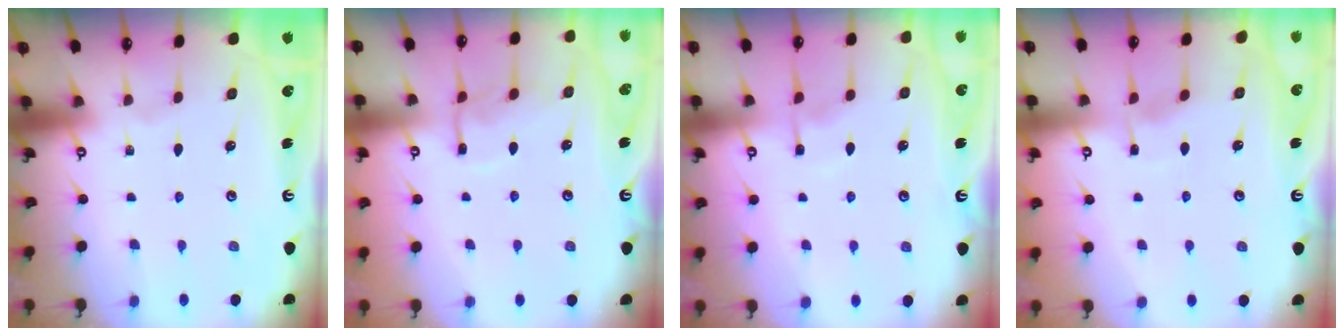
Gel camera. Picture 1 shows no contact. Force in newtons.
{"total": 8.7, "press": 8.7, "slide": 0.6}
{"total": 4.4, "press": 4.3, "slide": 0.6}
{"total": 3.9, "press": 3.8, "slide": 0.5}